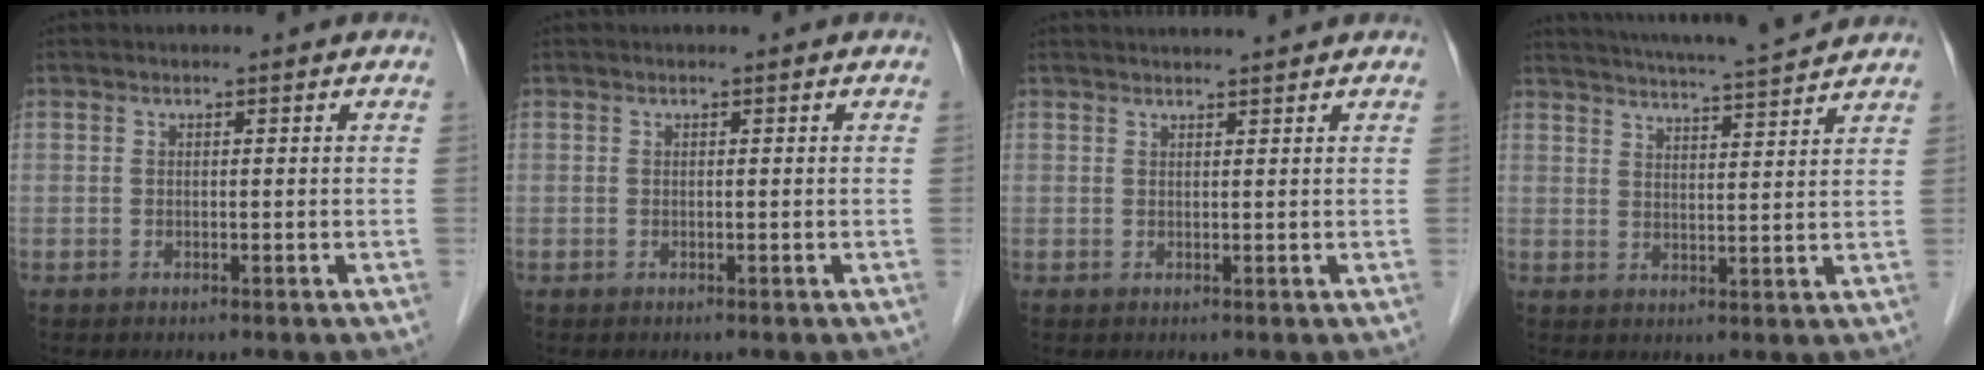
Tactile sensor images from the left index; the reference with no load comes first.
{"total": 0.0}
{"total": 4.5, "force": [4.3, -0.3, 1.3], "torque": [-0.016, 0.021, 0.051]}
{"total": 12.5, "force": [11.6, -0.4, 4.7], "torque": [-0.086, 0.005, 0.158]}